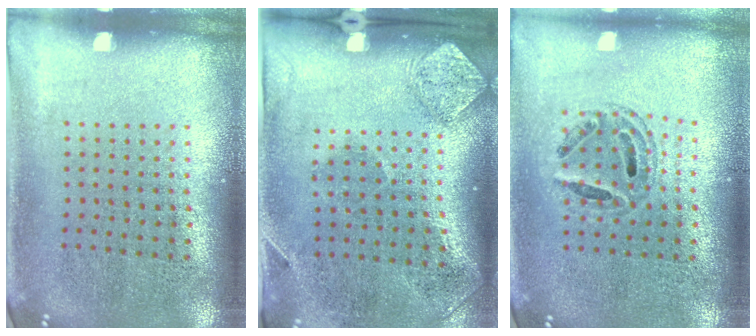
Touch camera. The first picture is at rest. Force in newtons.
{"total": 1.9, "press": 1.1, "slide": 1.5}
{"total": 0.7, "press": 0.7, "slide": 0.2}